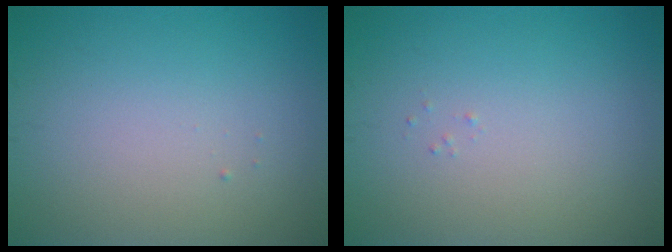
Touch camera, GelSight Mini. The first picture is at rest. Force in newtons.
{"total": 0.0}